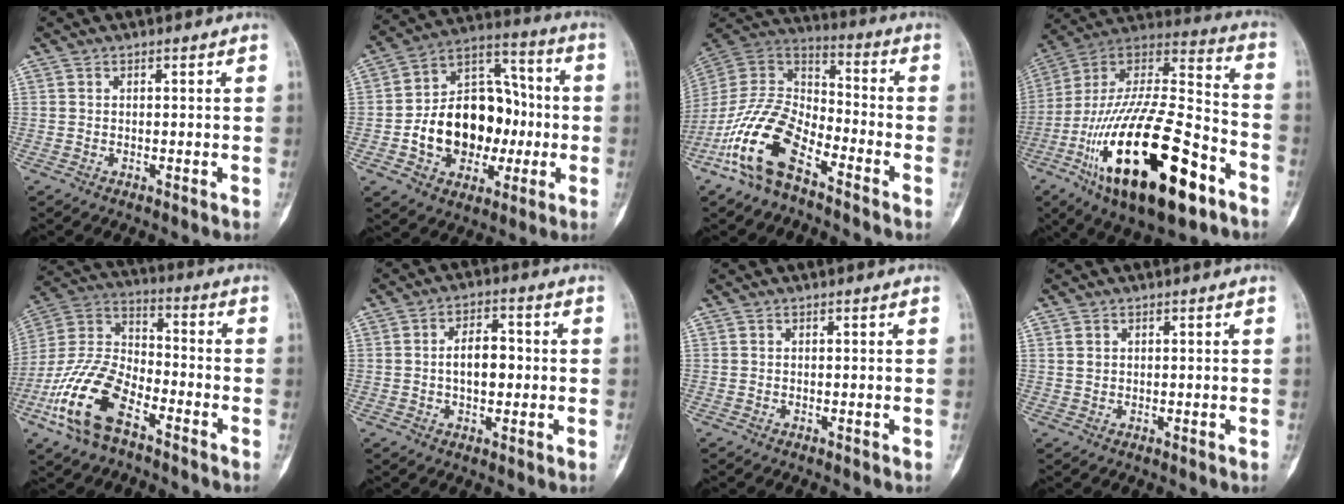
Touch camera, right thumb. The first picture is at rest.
{"total": 20.4, "force": [-2.9, 14.8, 13.8], "torque": [-0.179, 0.046, -0.036]}
{"total": 16.1, "force": [-9.1, 7.5, 10.9], "torque": [-0.205, 0.067, -0.184]}
{"total": 33.0, "force": [-14.2, 12.8, 26.9], "torque": [-0.501, 0.052, -0.229]}
{"total": 17.1, "force": [-8.6, 8.5, 12.0], "torque": [-0.244, 0.048, -0.173]}
{"total": 6.8, "force": [-0.1, 4.1, 5.4], "torque": [-0.072, 0.016, -0.005]}
{"total": 0.0}
{"total": 1.2, "force": [0.5, 1.0, 0.5], "torque": [-0.002, 0.000, 0.011]}